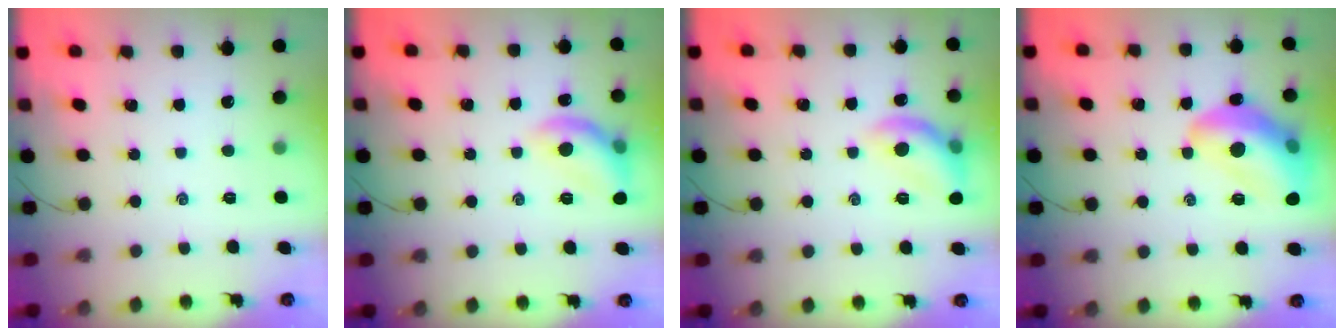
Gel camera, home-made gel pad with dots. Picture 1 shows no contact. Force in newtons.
{"total": 10.9, "press": 10.9, "slide": 0.4}
{"total": 10.9, "press": 10.9, "slide": 0.4}
{"total": 16.4, "press": 16.3, "slide": 1.8}